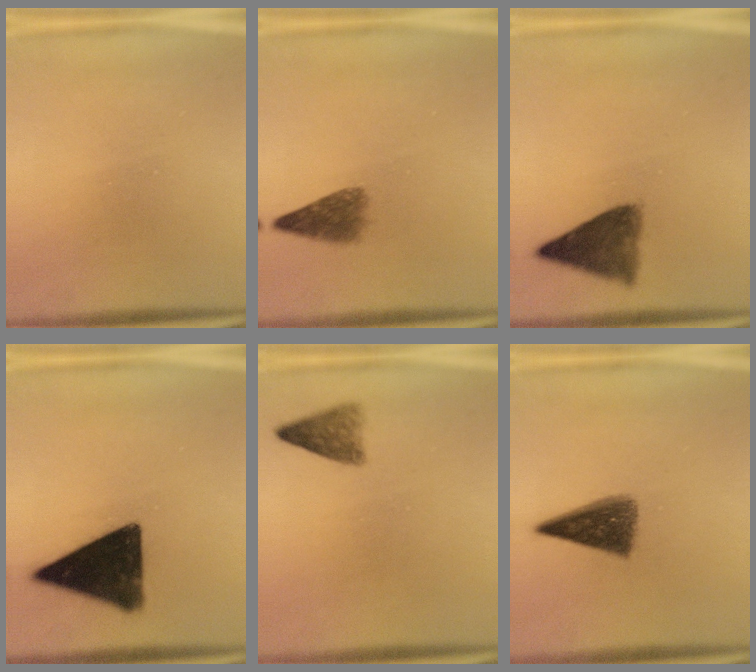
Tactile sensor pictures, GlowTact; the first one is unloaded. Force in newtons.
{"total": 4.1}
{"total": 7.7}
{"total": 15.9}
{"total": 3.1}
{"total": 7.9}